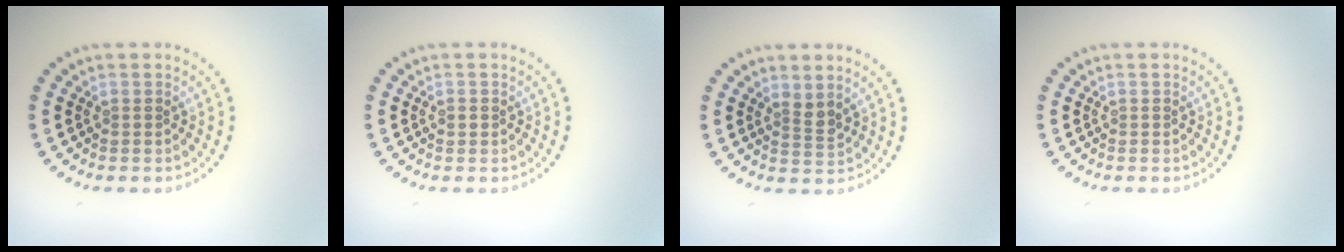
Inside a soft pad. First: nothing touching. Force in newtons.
{"total": 0.9, "press": 0.8, "slide": 0.2}
{"total": 1.5, "press": 1.1, "slide": 1.0}
{"total": 0.0}